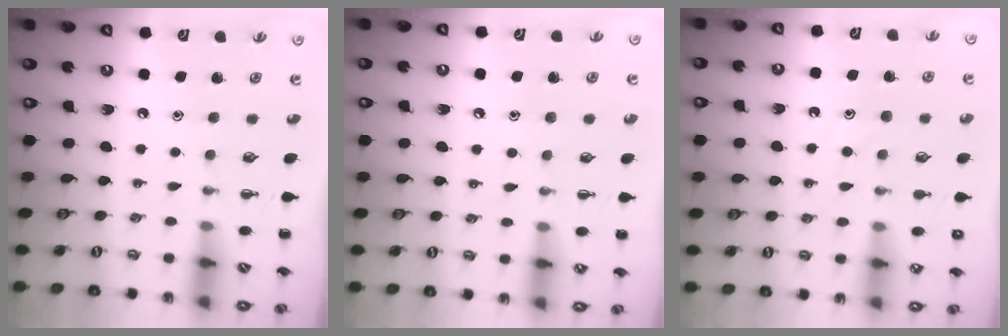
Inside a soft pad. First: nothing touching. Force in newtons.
{"total": 5.4, "press": 5.2, "slide": 1.6}
{"total": 9.5, "press": 9.5, "slide": 0.7}